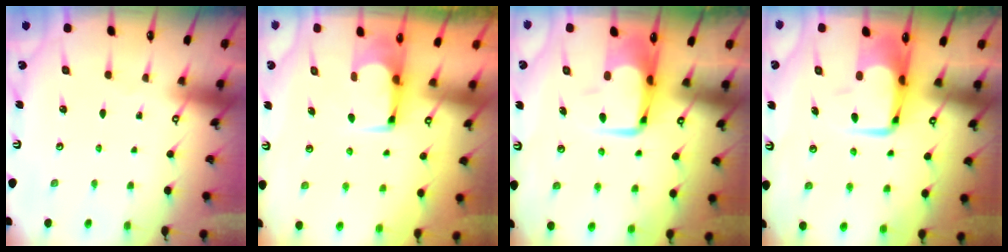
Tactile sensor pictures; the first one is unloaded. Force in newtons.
{"total": 2.1, "press": 2.1, "slide": 0.1}
{"total": 7.9, "press": 7.8, "slide": 1.4}
{"total": 7.9, "press": 7.8, "slide": 1.4}